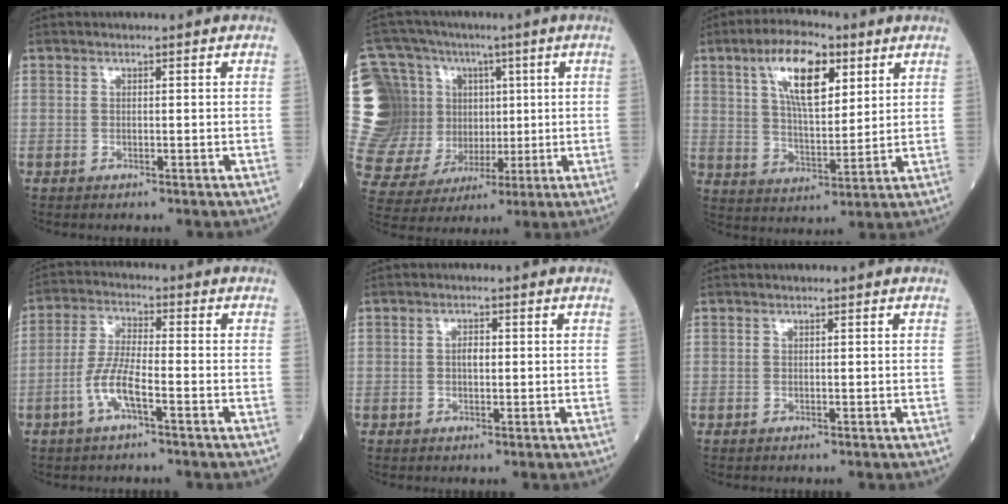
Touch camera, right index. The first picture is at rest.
{"total": 23.5, "force": [4.3, 18.8, 13.4], "torque": [-0.324, 0.061, 0.101]}
{"total": 11.4, "force": [5.3, 4.1, 9.2], "torque": [-0.171, 0.011, 0.096]}
{"total": 6.3, "force": [-2.7, 1.1, 5.6], "torque": [-0.121, 0.003, -0.056]}
{"total": 1.9, "force": [0.1, 0.8, 1.7], "torque": [-0.030, 0.003, 0.000]}
{"total": 0.0}